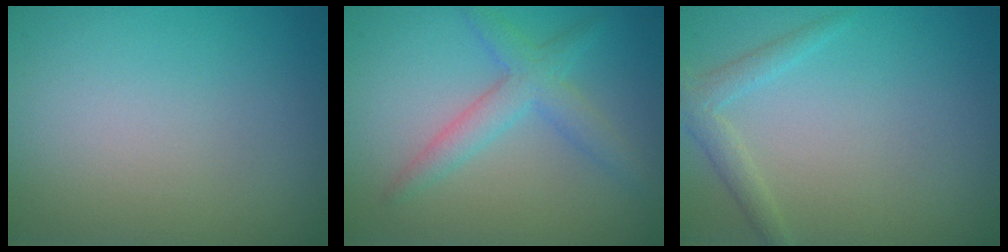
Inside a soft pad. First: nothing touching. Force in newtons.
{"total": 3.1, "press": 3.1, "slide": 0.0}
{"total": 1.9, "press": 1.9, "slide": 0.2}